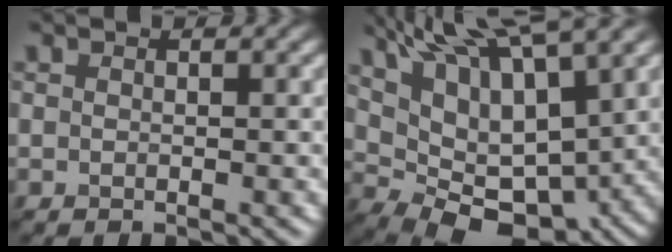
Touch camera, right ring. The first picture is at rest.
{"total": 13.5, "force": [5.7, 6.4, 10.4], "torque": [-0.173, -0.002, 0.120]}